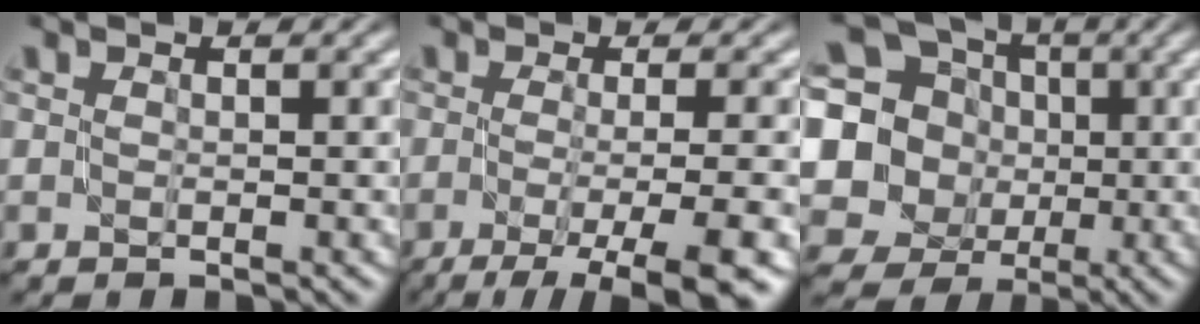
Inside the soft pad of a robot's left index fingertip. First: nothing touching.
{"total": 9.7, "force": [-4.4, 2.8, 8.2], "torque": [-0.096, -0.017, -0.060]}
{"total": 10.6, "force": [0.6, 9.9, 3.8], "torque": [-0.120, 0.016, -0.010]}